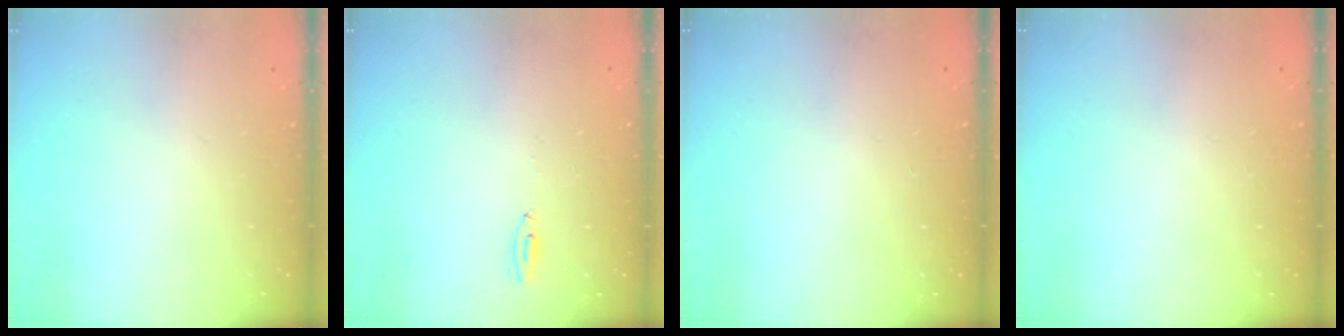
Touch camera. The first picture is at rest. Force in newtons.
{"total": 4.2, "press": 2.6, "slide": 3.3}
{"total": 0.0}
{"total": 0.0}